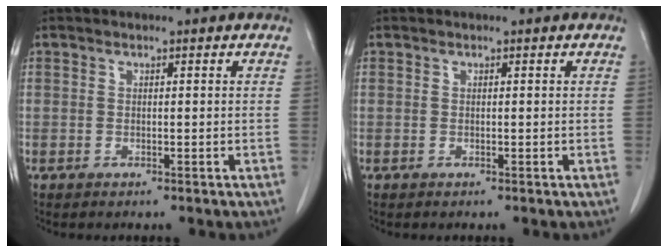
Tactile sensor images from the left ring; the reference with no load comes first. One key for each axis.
{"total": 0.0}